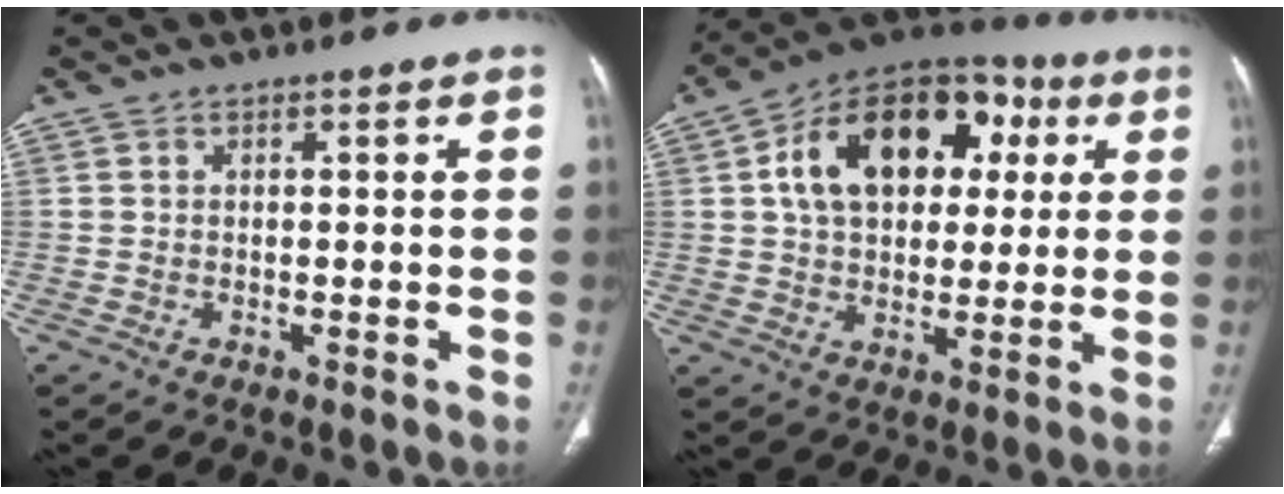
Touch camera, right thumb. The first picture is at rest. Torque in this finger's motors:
{"motor_torque": [1.96, 2.22, 1.27, -0.09, 0.15]}